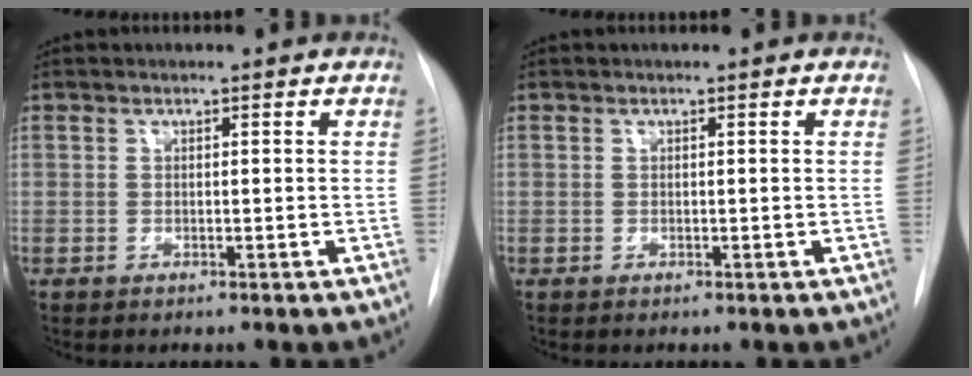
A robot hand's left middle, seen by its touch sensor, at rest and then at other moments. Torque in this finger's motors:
{"motor_torque": [0.00, 0.00, 0.00, 0.00]}